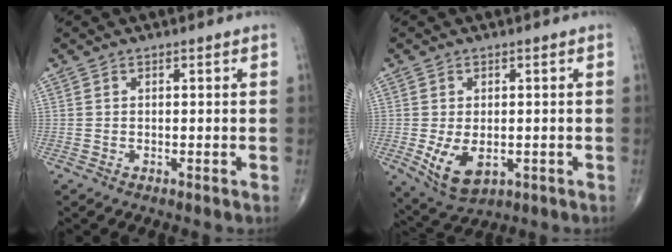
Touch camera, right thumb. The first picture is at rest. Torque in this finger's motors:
{"motor_torque": [-0.35, 0.60, 0.45, 0.32, 0.19]}